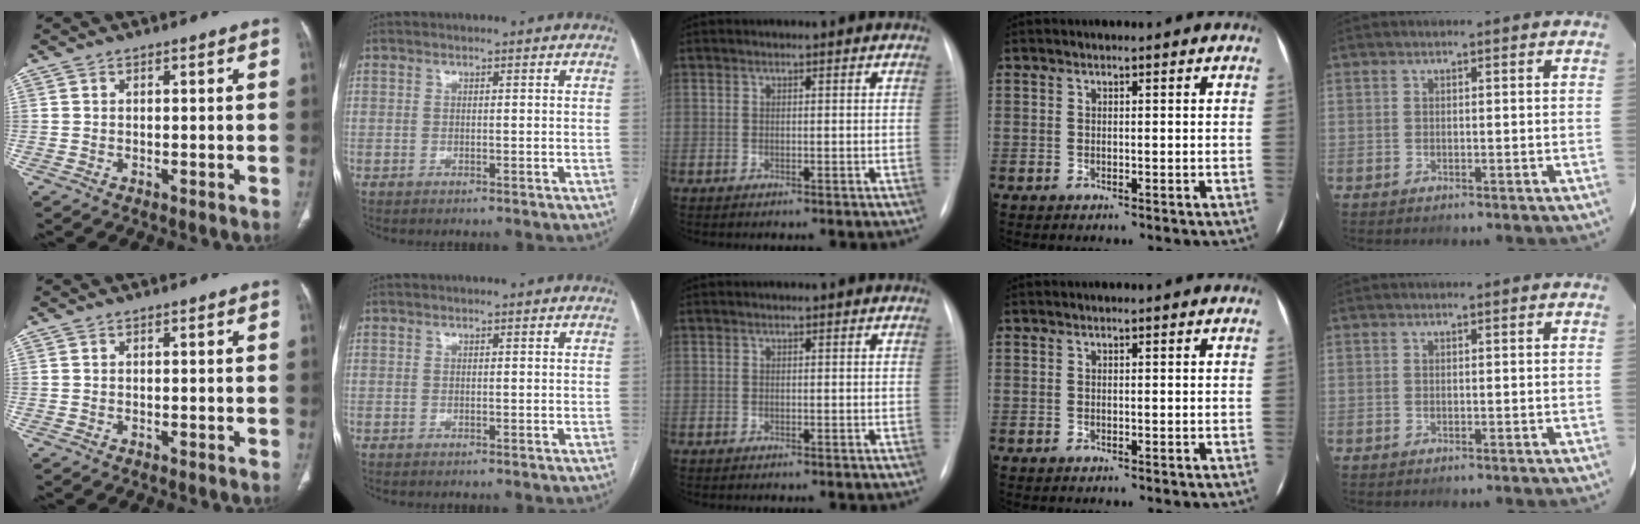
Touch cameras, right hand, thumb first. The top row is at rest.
{}